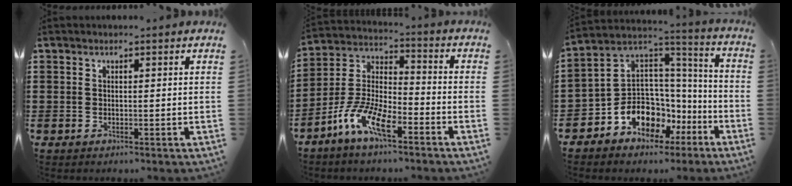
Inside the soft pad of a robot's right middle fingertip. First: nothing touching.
{"total": 9.8, "force": [-6.8, 2.9, 6.5], "torque": [-0.154, -0.006, -0.135]}
{"total": 9.2, "force": [-5.2, 7.1, 2.7], "torque": [-0.077, 0.000, -0.094]}